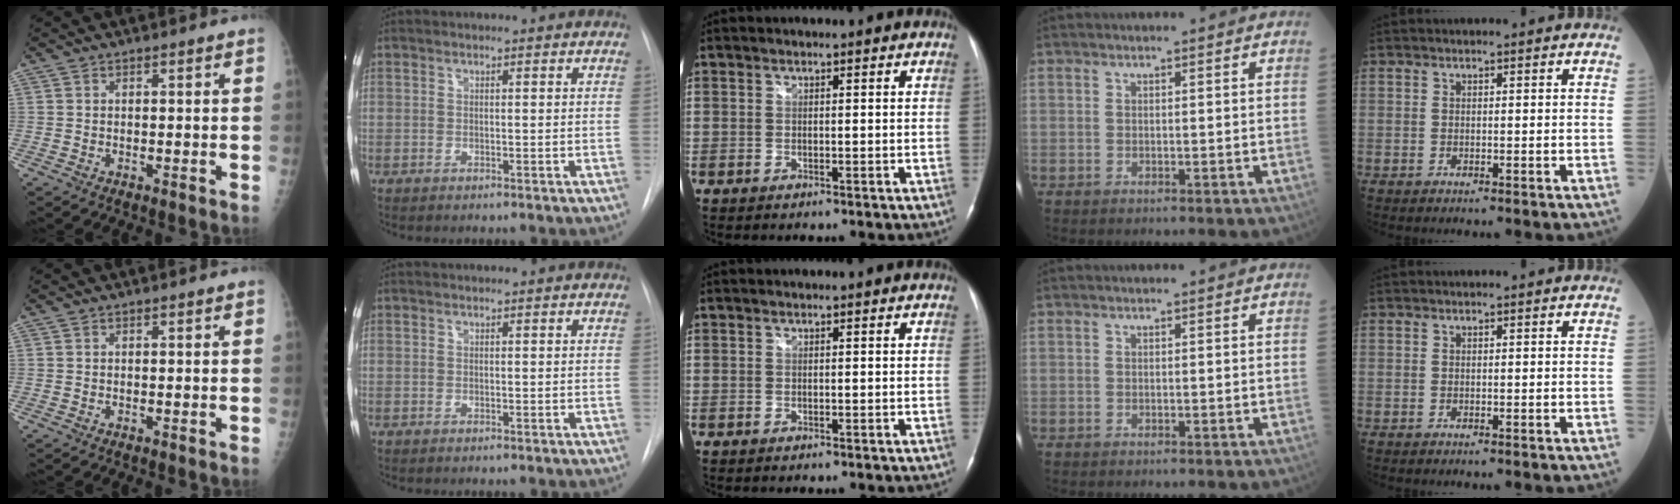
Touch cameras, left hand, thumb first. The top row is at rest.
{}